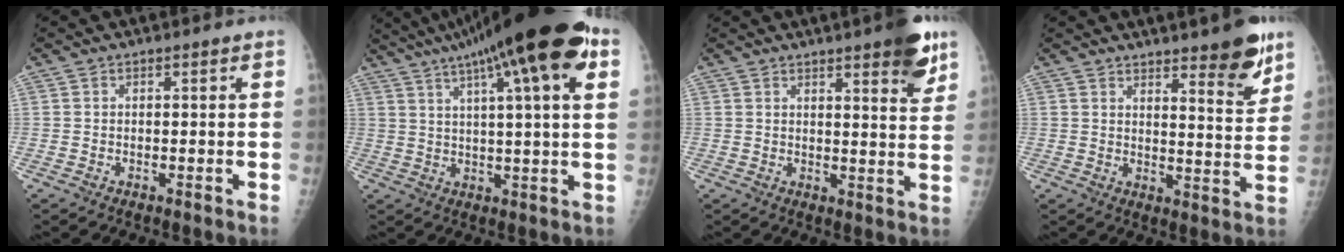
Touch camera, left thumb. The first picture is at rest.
{"total": 22.2, "force": [11.1, 3.8, 18.8], "torque": [-0.295, 0.019, 0.163]}
{"total": 8.9, "force": [5.5, 1.9, 6.7], "torque": [-0.068, -0.028, 0.067]}
{"total": 9.5, "force": [6.6, 2.0, 6.6], "torque": [-0.066, -0.048, 0.094]}